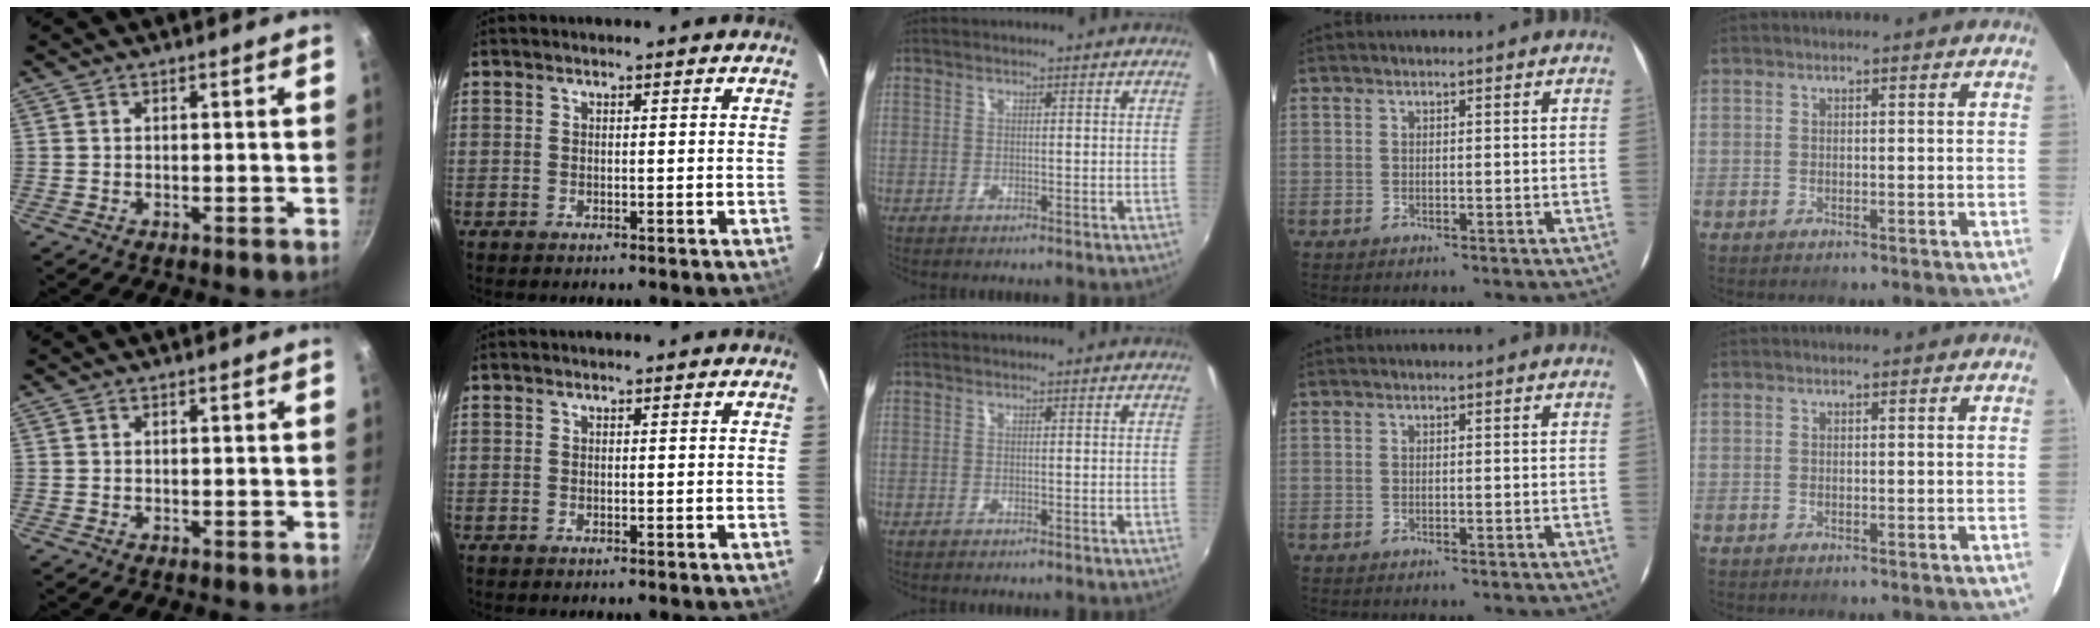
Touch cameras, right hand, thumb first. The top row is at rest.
{}